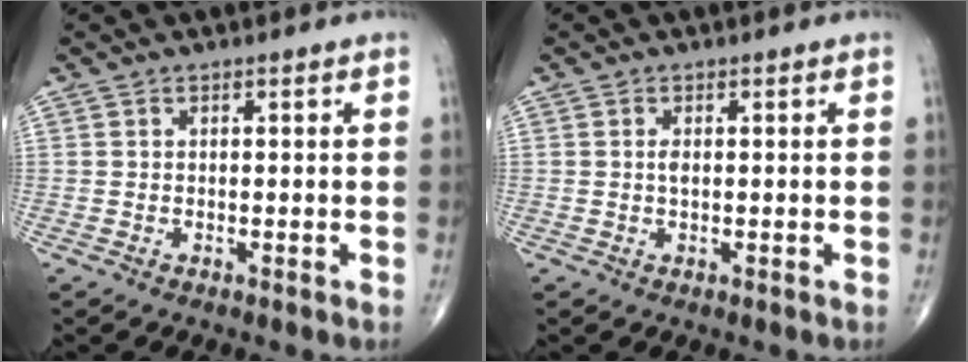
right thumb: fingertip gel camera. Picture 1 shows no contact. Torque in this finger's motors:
{"motor_torque": [0.71, 0.64, 0.12, -0.24, 0.00]}